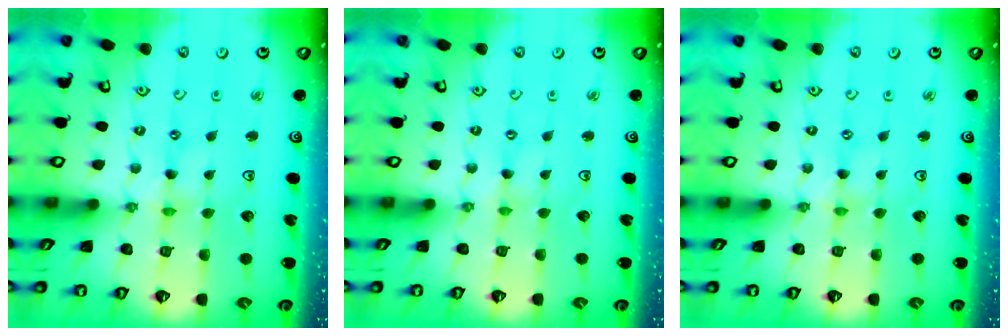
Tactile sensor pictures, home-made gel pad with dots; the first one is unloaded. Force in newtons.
{"total": 0.6, "press": 0.6, "slide": 0.1}
{"total": 0.0}